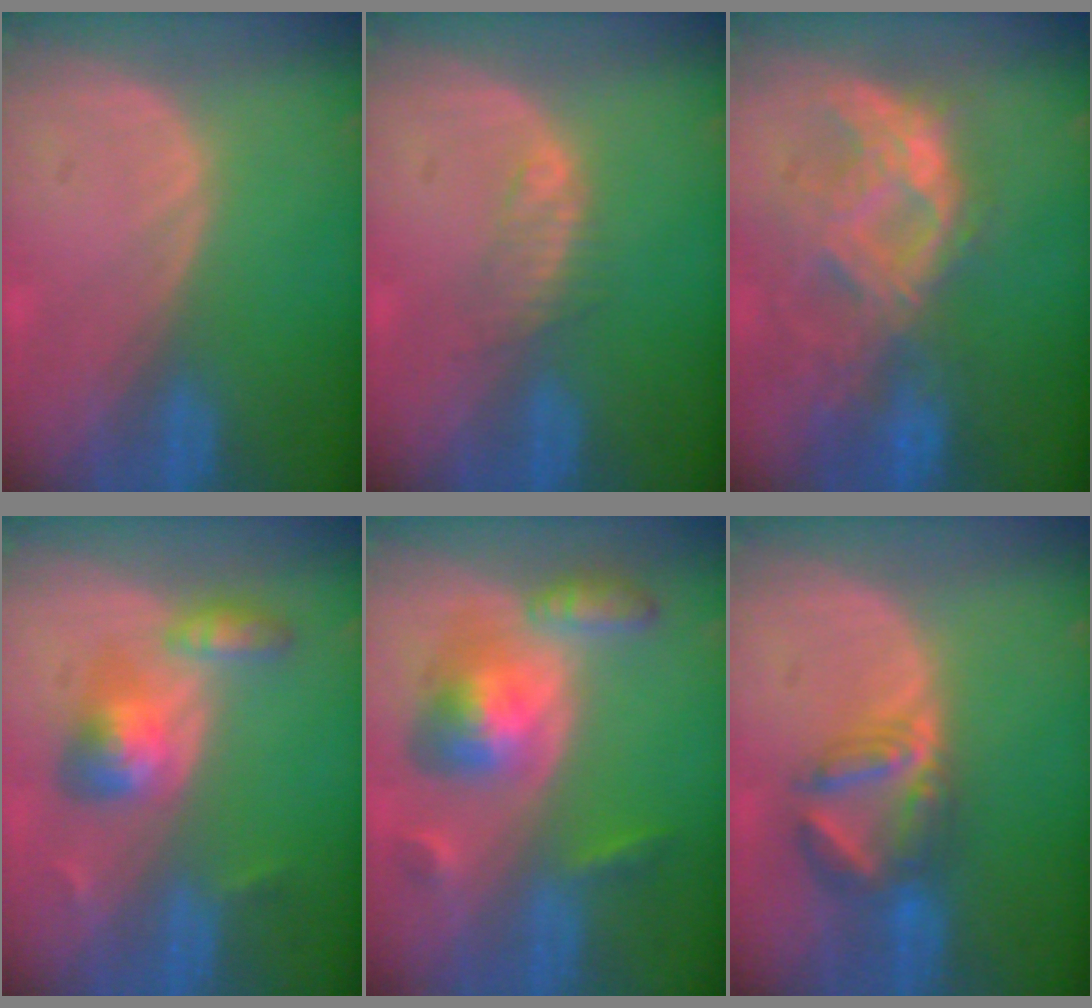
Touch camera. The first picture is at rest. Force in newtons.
{"total": 2.3, "press": 2.3, "slide": 0.2}
{"total": 9.9, "press": 8.8, "slide": 4.5}
{"total": 5.7, "press": 5.6, "slide": 1.0}
{"total": 8.1, "press": 8.1, "slide": 0.5}
{"total": 6.0, "press": 6.0, "slide": 0.3}